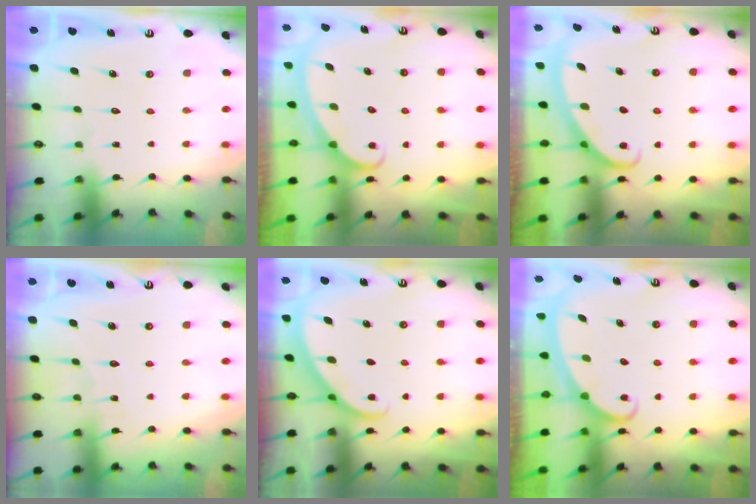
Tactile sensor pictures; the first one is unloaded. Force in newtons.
{"total": 2.4, "press": 2.4, "slide": 0.4}
{"total": 3.0, "press": 3.0, "slide": 0.4}
{"total": 3.2, "press": 3.2, "slide": 0.4}
{"total": 2.8, "press": 2.8, "slide": 0.2}
{"total": 2.3, "press": 2.3, "slide": 0.4}